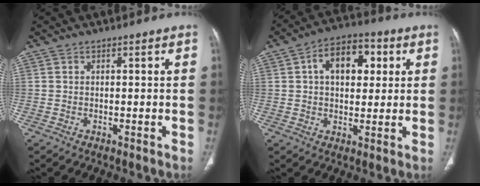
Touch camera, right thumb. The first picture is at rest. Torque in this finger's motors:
{"motor_torque": [0.63, 3.25, 1.23, -0.02, 0.06]}